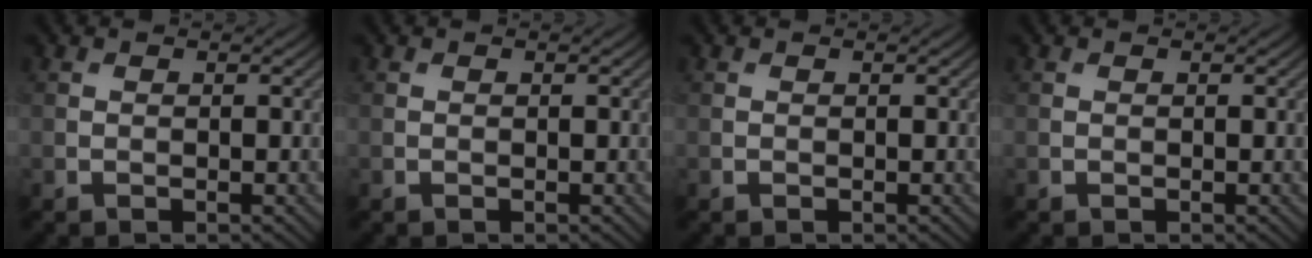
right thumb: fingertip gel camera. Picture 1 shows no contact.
{"total": 0.0}
{"total": 0.0}
{"total": 0.0}